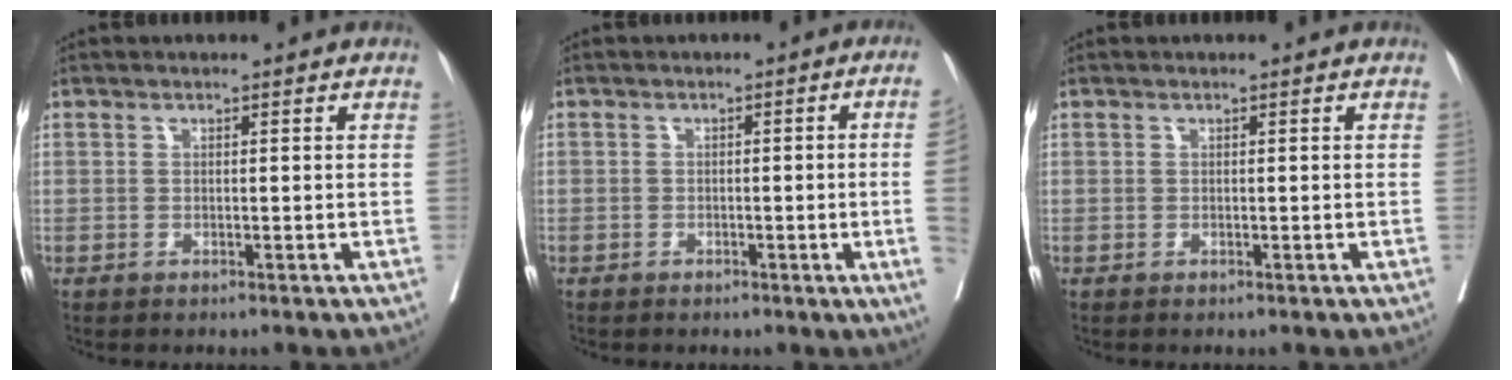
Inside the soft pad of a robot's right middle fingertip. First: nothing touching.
{"total": 5.4, "force": [-1.1, -1.2, 5.2], "torque": [-0.058, -0.004, -0.015]}
{"total": 0.0}